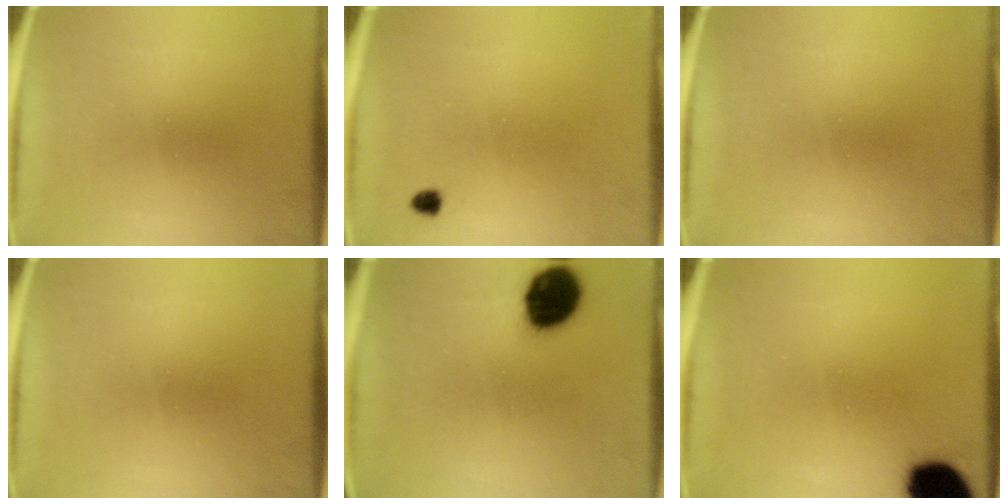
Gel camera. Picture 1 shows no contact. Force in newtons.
{"total": 1.2}
{"total": 0.0}
{"total": 0.0}
{"total": 12.9}
{"total": 13.4}